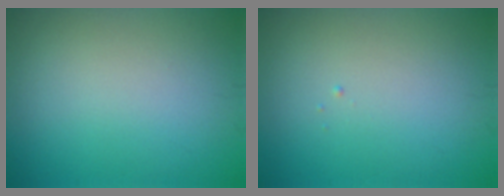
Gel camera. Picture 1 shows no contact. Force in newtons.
{"total": 0.0}